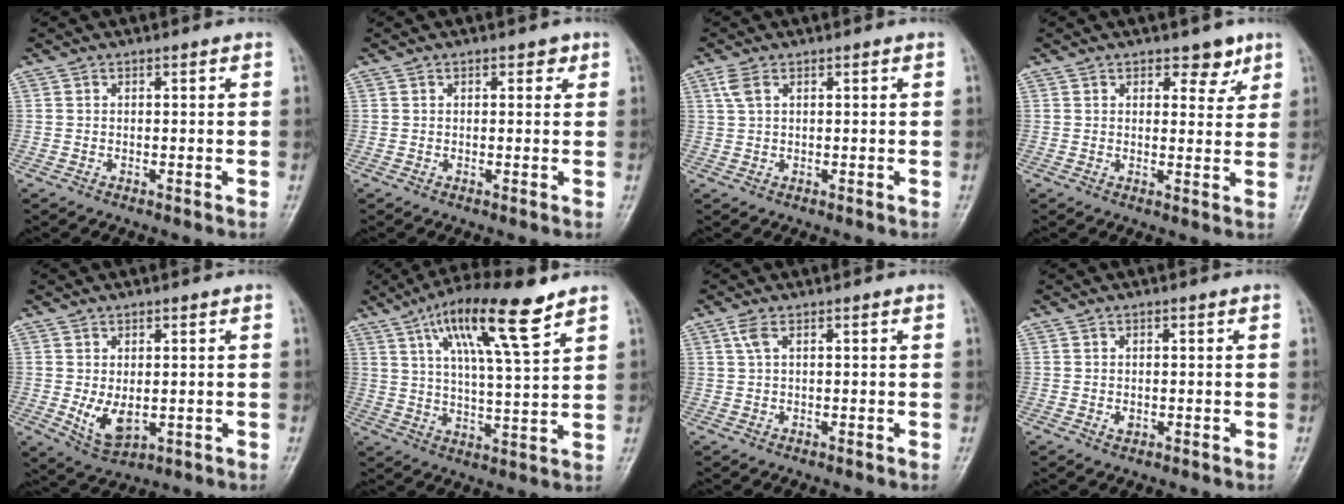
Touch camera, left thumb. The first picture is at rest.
{"total": 1.7, "force": [0.8, 1.0, 1.0], "torque": [0.002, 0.000, 0.006]}
{"total": 2.4, "force": [1.1, 1.1, 1.8], "torque": [-0.047, 0.011, 0.027]}
{"total": 4.0, "force": [2.7, 2.3, 1.9], "torque": [0.002, -0.015, 0.034]}
{"total": 5.7, "force": [-0.3, 3.3, 4.6], "torque": [-0.077, -0.014, 0.009]}
{"total": 15.3, "force": [8.9, 2.7, 12.2], "torque": [-0.204, -0.027, 0.154]}
{"total": 1.9, "force": [0.8, 0.5, 1.7], "torque": [-0.049, 0.013, 0.022]}
{"total": 1.0, "force": [-0.1, 0.8, 0.7], "torque": [-0.006, 0.000, -0.001]}